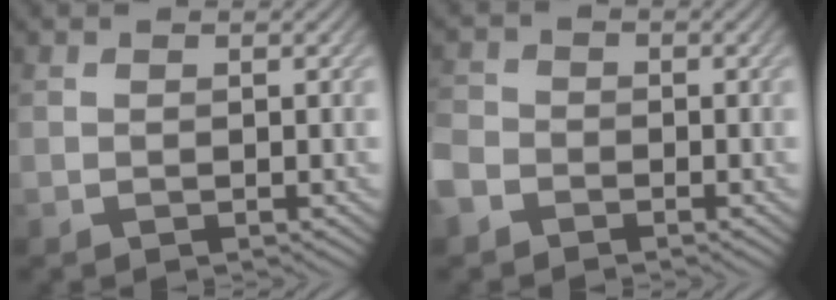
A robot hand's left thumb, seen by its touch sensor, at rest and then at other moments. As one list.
[{"total": 3.7, "force": [-2.5, 2.5, 1.2], "torque": [-0.037, -0.001, -0.064]}]